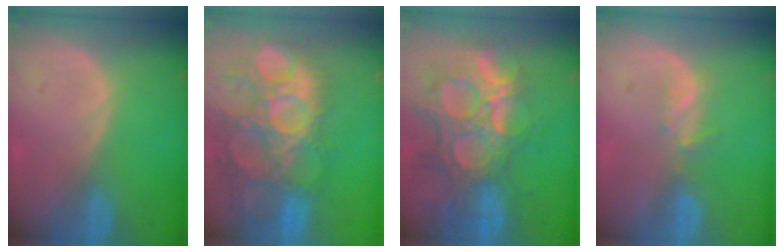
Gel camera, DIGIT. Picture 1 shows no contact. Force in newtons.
{"total": 14.7, "press": 12.7, "slide": 7.6}
{"total": 13.9, "press": 11.7, "slide": 7.5}
{"total": 2.3, "press": 2.1, "slide": 0.8}